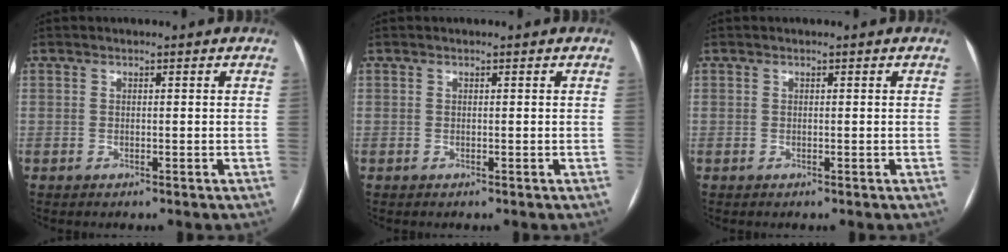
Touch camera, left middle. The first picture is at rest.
{"total": 0.0}
{"total": 0.0}